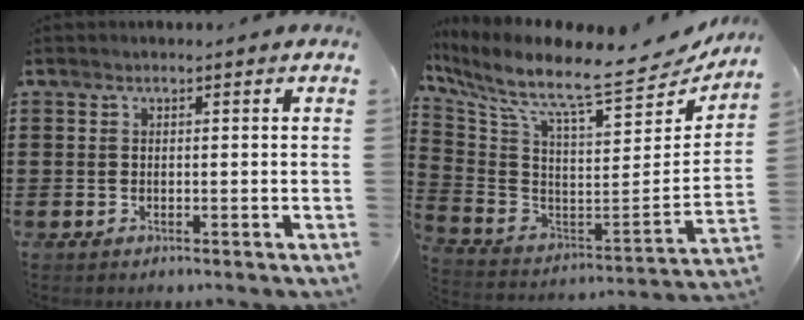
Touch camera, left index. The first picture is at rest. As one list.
[{"total": 9.3, "force": [7.6, 0.8, 5.2], "torque": [-0.128, -0.078, 0.121]}]